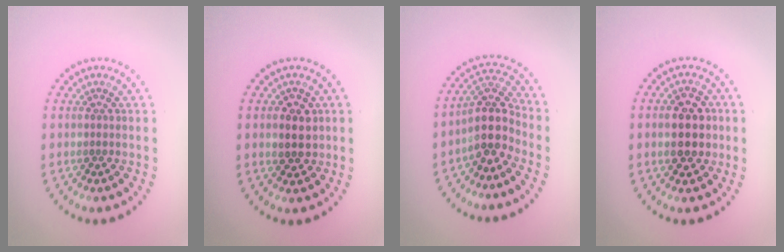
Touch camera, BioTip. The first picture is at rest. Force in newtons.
{"total": 2.5, "press": 2.5, "slide": 0.5}
{"total": 4.1, "press": 3.4, "slide": 2.4}
{"total": 4.4, "press": 4.4, "slide": 0.1}